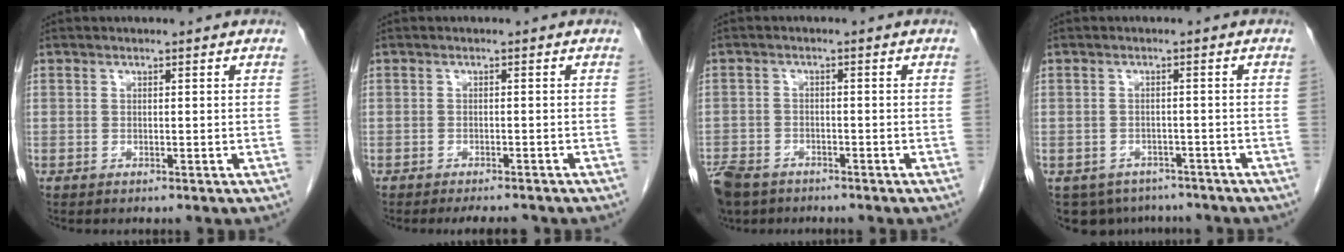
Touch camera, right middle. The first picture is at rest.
{"total": 3.9, "force": [-3.6, 0.7, 1.5], "torque": [-0.018, -0.007, -0.048]}
{"total": 9.4, "force": [-6.7, 5.4, 3.8], "torque": [-0.098, -0.010, -0.114]}
{"total": 7.1, "force": [-5.7, 4.1, 0.9], "torque": [-0.015, 0.003, -0.071]}